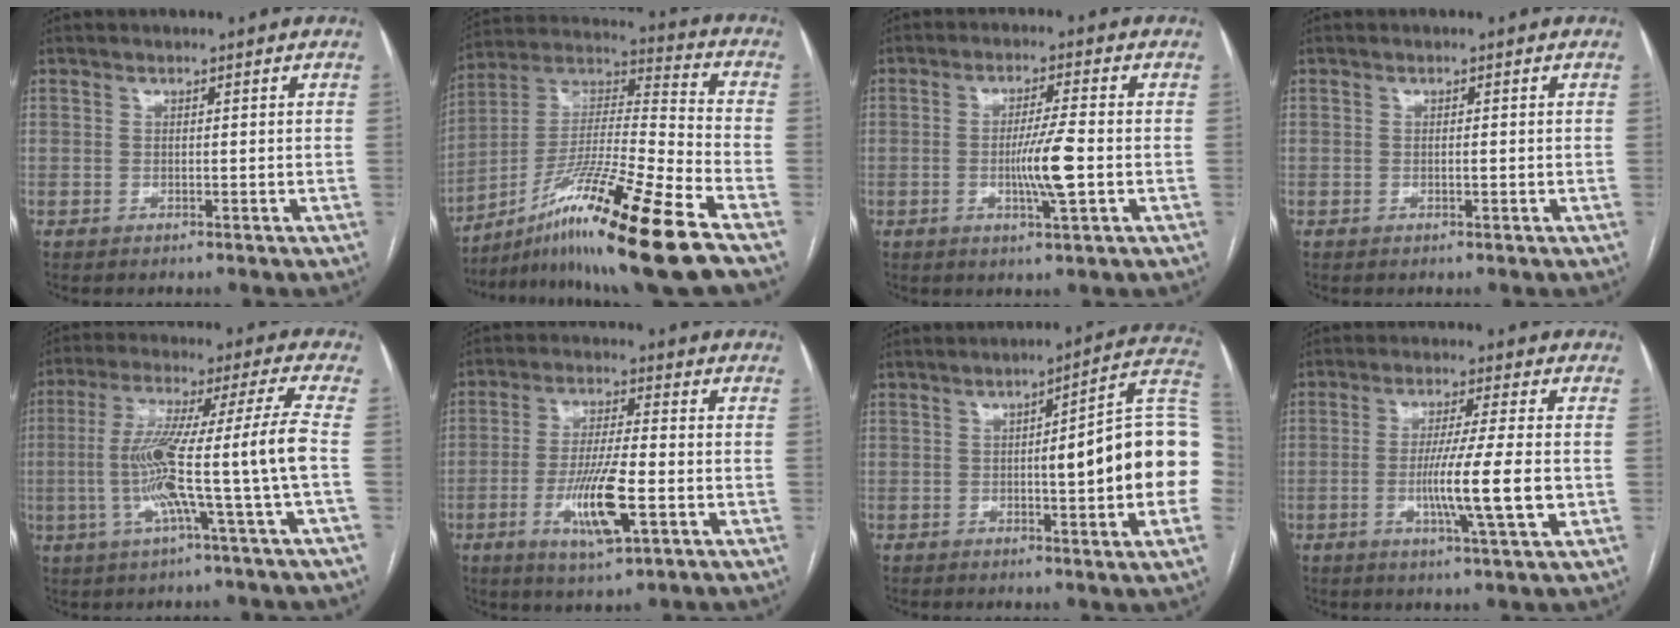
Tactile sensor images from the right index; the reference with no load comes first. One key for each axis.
{"total": 20.9, "fx": -13.6, "fy": -1.3, "fz": 15.8, "tx": -0.292, "ty": -0.025, "tz": -0.244}
{"total": 6.5, "fx": -1.2, "fy": -0.2, "fz": 6.3, "tx": -0.115, "ty": -0.009, "tz": -0.022}
{"total": 0.5, "fx": -0.1, "fy": 0.1, "fz": 0.5, "tx": -0.009, "ty": 0.000, "tz": -0.002}
{"total": 13.7, "fx": -2.9, "fy": -1.9, "fz": 13.2, "tx": -0.241, "ty": 0.010, "tz": -0.056}
{"total": 10.4, "fx": -3.4, "fy": 1.5, "fz": 9.7, "tx": -0.185, "ty": -0.012, "tz": -0.059}
{"total": 18.1, "fx": -0.5, "fy": 1.8, "fz": 18.0, "tx": -0.172, "ty": 0.035, "tz": -0.006}
{"total": 9.9, "fx": -1.9, "fy": -0.8, "fz": 9.7, "tx": -0.169, "ty": -0.017, "tz": -0.037}